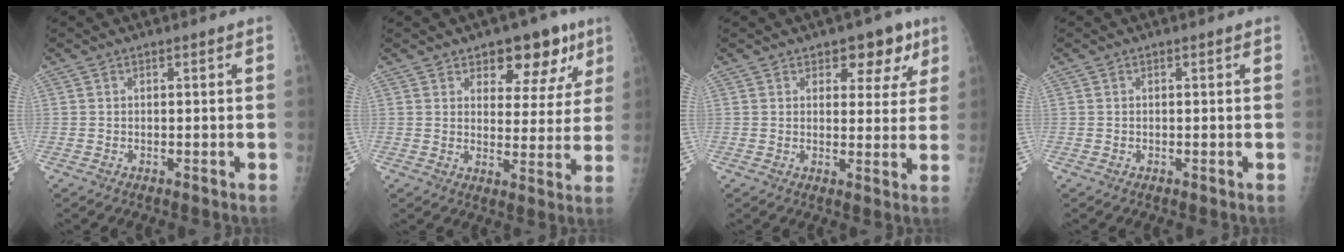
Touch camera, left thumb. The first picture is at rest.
{"total": 10.8, "force": [6.4, 6.1, 6.2], "torque": [-0.029, -0.027, 0.086]}
{"total": 7.1, "force": [4.0, 4.3, 3.9], "torque": [-0.006, -0.015, 0.049]}
{"total": 0.0}